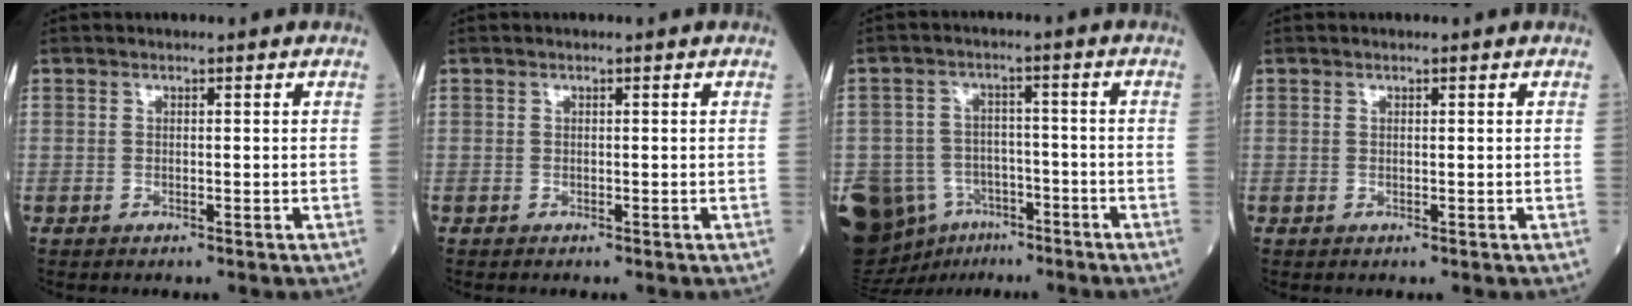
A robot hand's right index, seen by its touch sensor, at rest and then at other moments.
{"total": 0.0}
{"total": 19.8, "force": [-9.9, 15.0, 8.2], "torque": [-0.227, 0.019, -0.143]}
{"total": 0.0}